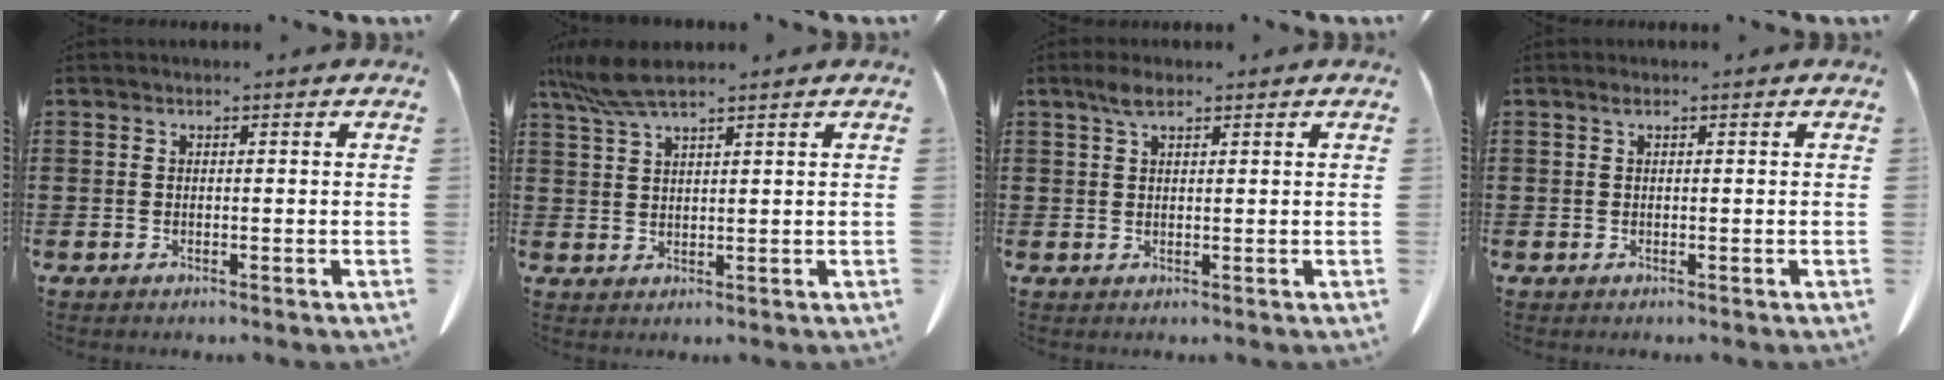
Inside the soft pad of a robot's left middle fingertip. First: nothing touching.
{"total": 5.9, "force": [4.6, 0.7, 3.7], "torque": [-0.089, -0.009, 0.083]}
{"total": 2.7, "force": [1.6, 0.9, 2.0], "torque": [-0.044, 0.003, 0.030]}
{"total": 0.5, "force": [0.3, 0.2, 0.4], "torque": [-0.010, 0.000, 0.007]}